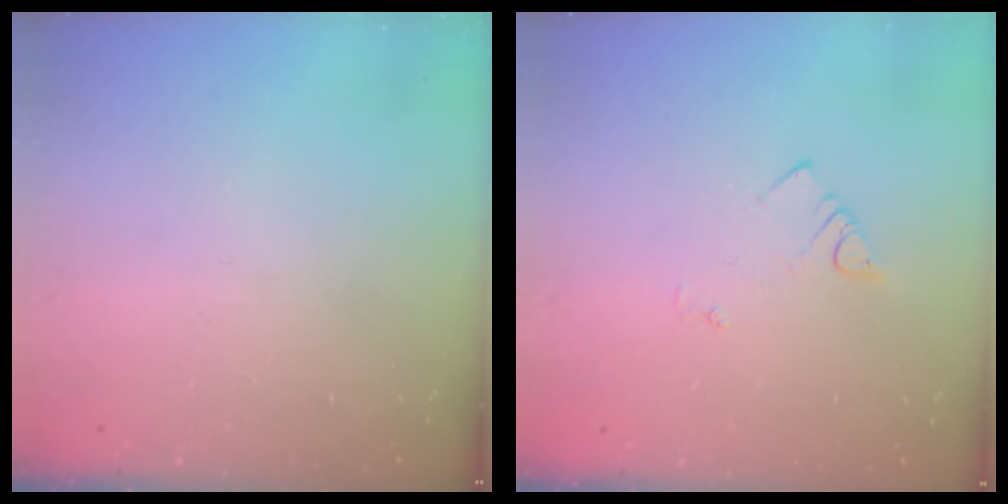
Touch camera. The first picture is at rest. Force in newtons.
{"total": 2.1, "press": 2.1, "slide": 0.4}